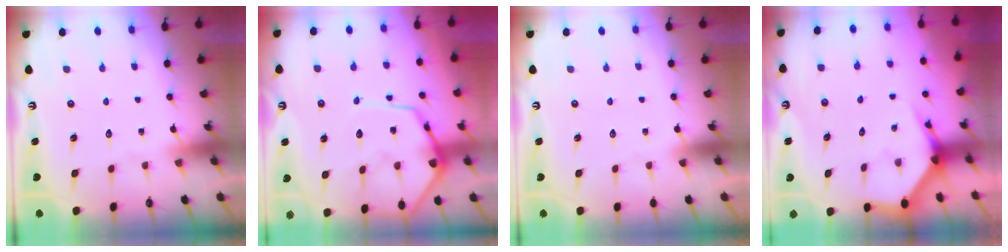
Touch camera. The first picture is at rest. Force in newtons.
{"total": 12.9, "press": 12.9, "slide": 1.2}
{"total": 0.0}
{"total": 3.9, "press": 3.9, "slide": 0.2}